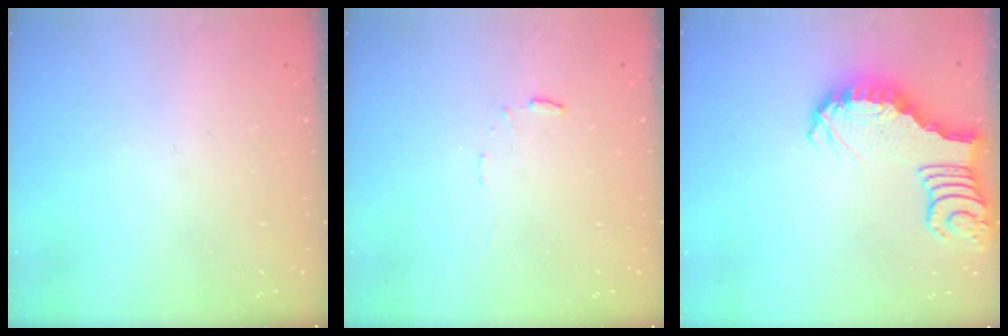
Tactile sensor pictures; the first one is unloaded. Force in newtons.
{"total": 3.7, "press": 3.7, "slide": 0.2}
{"total": 2.8, "press": 2.8, "slide": 0.5}